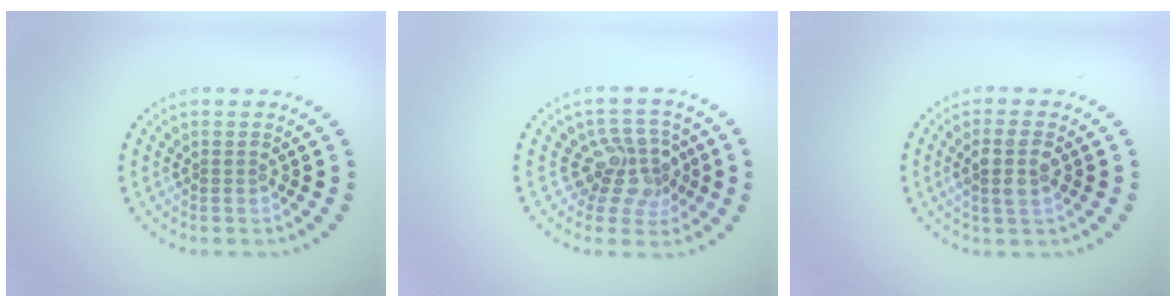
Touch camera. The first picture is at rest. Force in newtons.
{"total": 3.5, "press": 3.0, "slide": 1.9}
{"total": 2.7, "press": 2.5, "slide": 1.0}